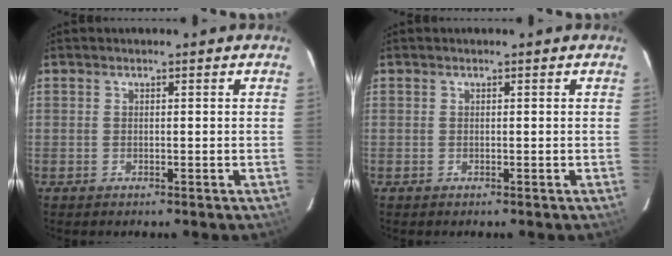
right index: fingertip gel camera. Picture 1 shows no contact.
{"total": 0.0}